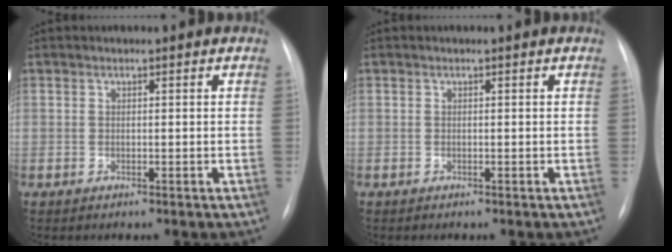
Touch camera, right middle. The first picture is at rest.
{"total": 0.0}